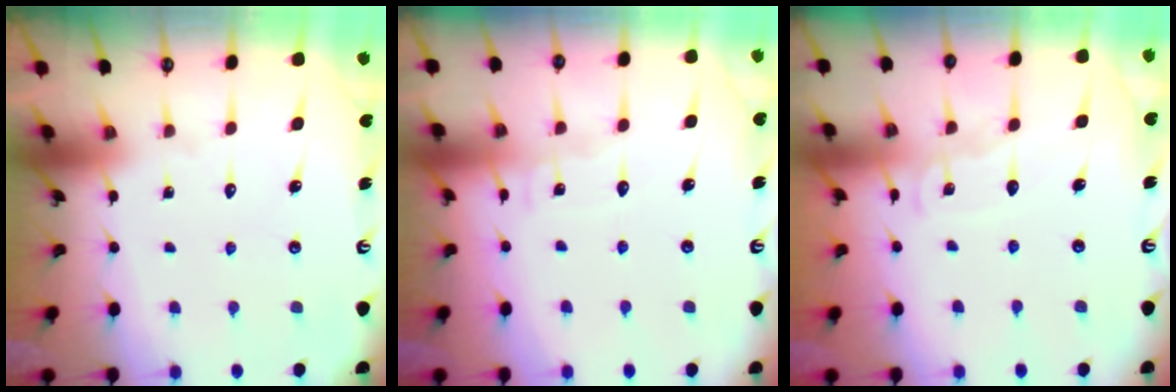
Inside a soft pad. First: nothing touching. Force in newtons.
{"total": 4.4, "press": 4.3, "slide": 0.5}
{"total": 6.4, "press": 6.4, "slide": 0.6}